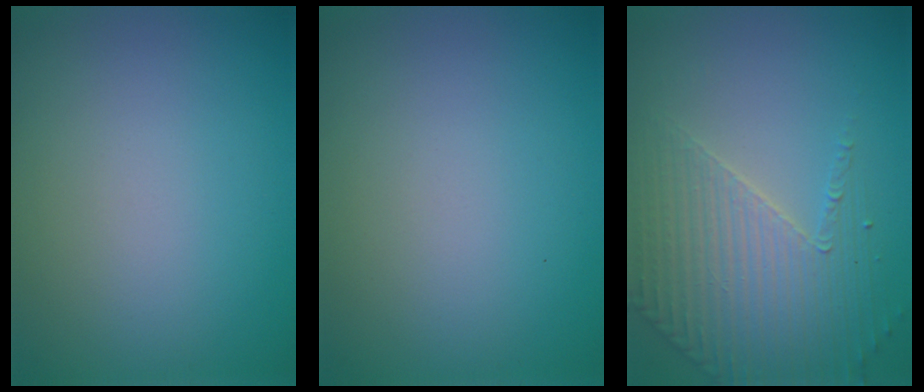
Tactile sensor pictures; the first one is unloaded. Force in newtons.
{"total": 0.0}
{"total": 3.8, "press": 3.6, "slide": 1.1}